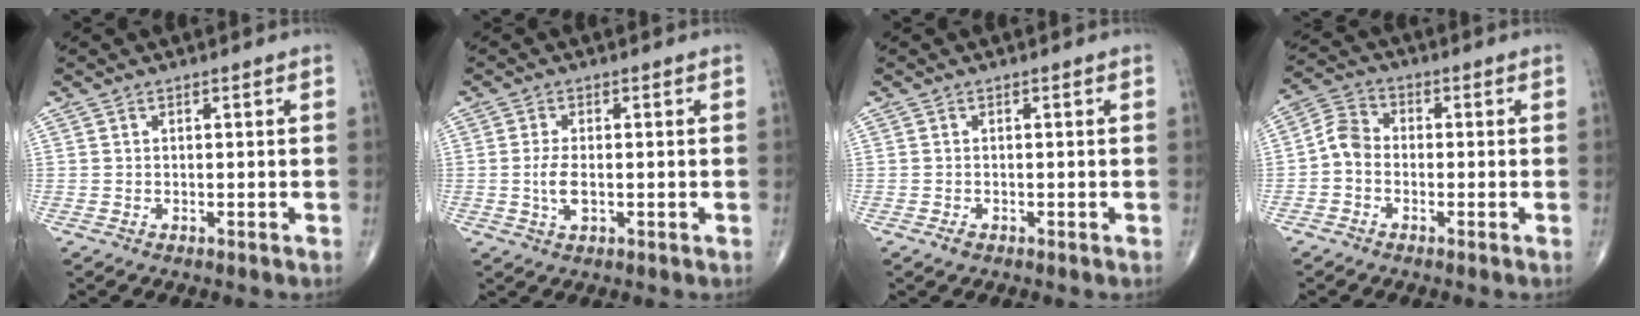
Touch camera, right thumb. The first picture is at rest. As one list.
[{"total": 3.8, "force": [-0.4, 1.8, 3.3], "torque": [-0.070, -0.003, -0.008]}, {"total": 1.0, "force": [-0.5, 0.6, 0.6], "torque": [-0.012, -0.002, -0.010]}, {"total": 5.1, "force": [-1.3, 3.9, 2.9], "torque": [-0.045, 0.019, -0.041]}]